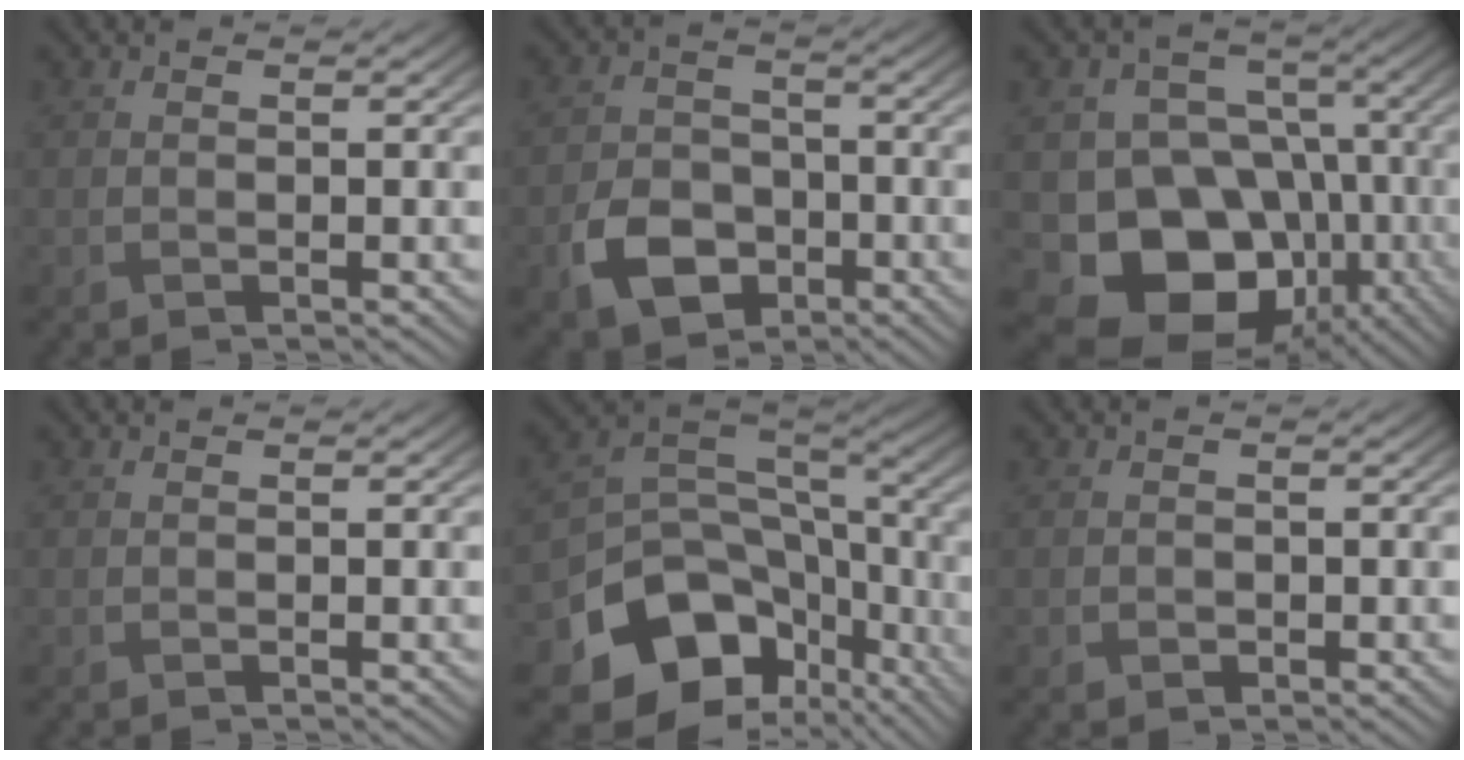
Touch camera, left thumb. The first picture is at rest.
{"total": 6.7, "force": [-3.1, 4.8, 3.5], "torque": [-0.075, -0.009, -0.060]}
{"total": 15.4, "force": [-6.4, 12.3, 6.7], "torque": [-0.131, -0.022, -0.116]}
{"total": 0.0}
{"total": 14.5, "force": [-6.8, 10.8, 6.9], "torque": [-0.165, -0.046, -0.102]}
{"total": 1.0, "force": [-0.3, 0.9, 0.2], "torque": [0.001, -0.004, -0.007]}